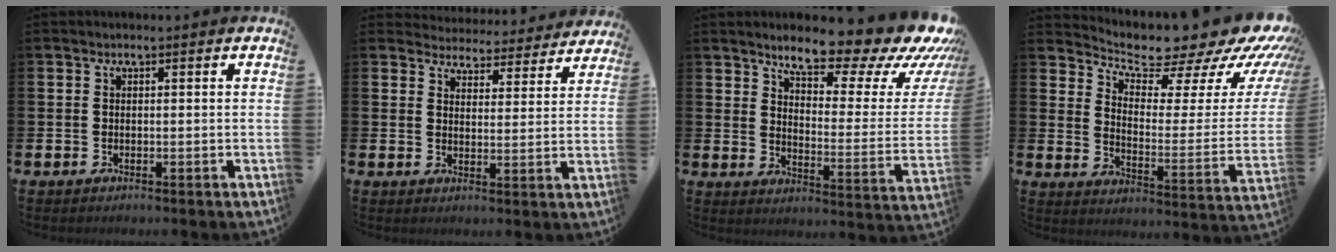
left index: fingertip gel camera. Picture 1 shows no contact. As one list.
[{"total": 4.6, "force": [4.4, 1.2, 0.0], "torque": [-0.006, -0.043, 0.073]}, {"total": 11.7, "force": [9.7, 3.5, 5.5], "torque": [-0.098, -0.073, 0.155]}, {"total": 9.3, "force": [8.6, 2.5, 2.7], "torque": [-0.061, -0.090, 0.131]}]